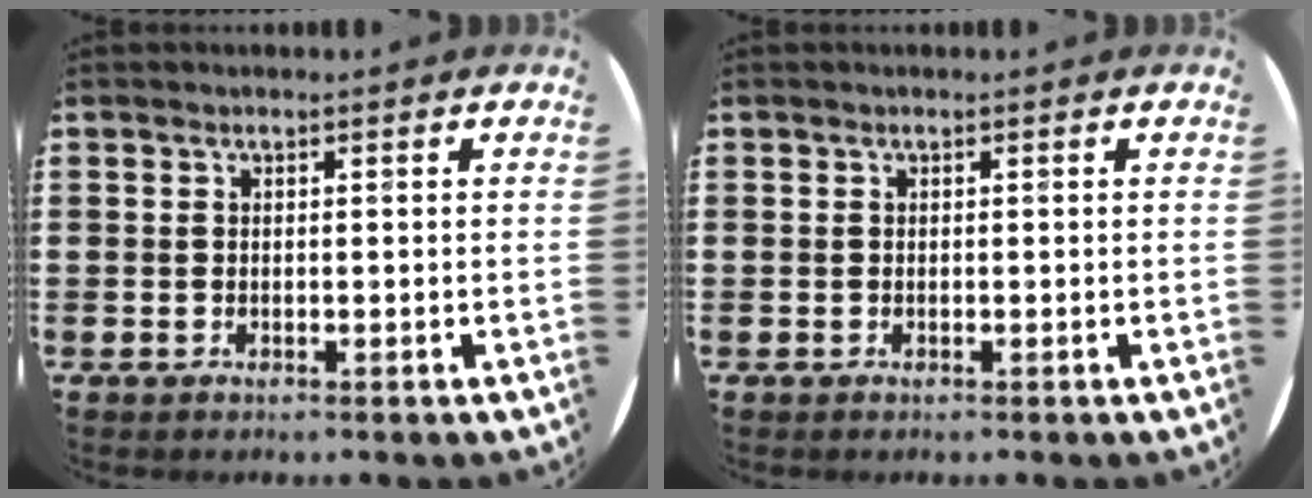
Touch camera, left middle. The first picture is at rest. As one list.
[{"total": 0.0}]